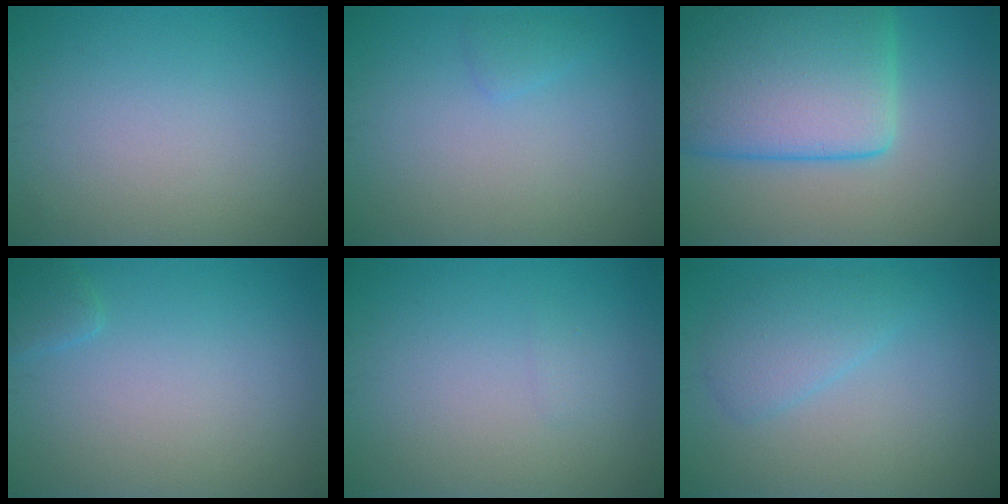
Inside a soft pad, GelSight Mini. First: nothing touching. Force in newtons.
{"total": 0.9, "press": 0.9, "slide": 0.0}
{"total": 12.0, "press": 12.0, "slide": 0.1}
{"total": 1.0, "press": 1.0, "slide": 0.1}
{"total": 0.5, "press": 0.5, "slide": 0.0}
{"total": 2.7, "press": 2.7, "slide": 0.2}